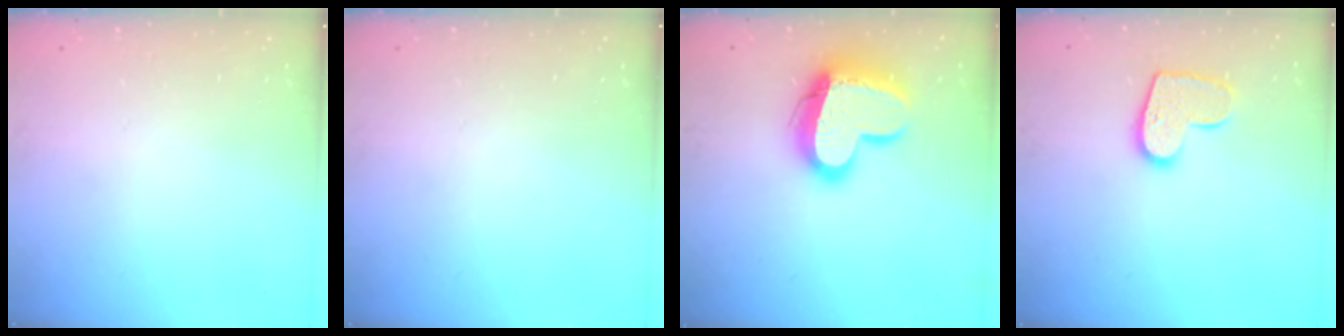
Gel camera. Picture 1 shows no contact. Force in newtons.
{"total": 0.0}
{"total": 16.9, "press": 16.8, "slide": 1.5}
{"total": 11.6, "press": 11.5, "slide": 0.5}